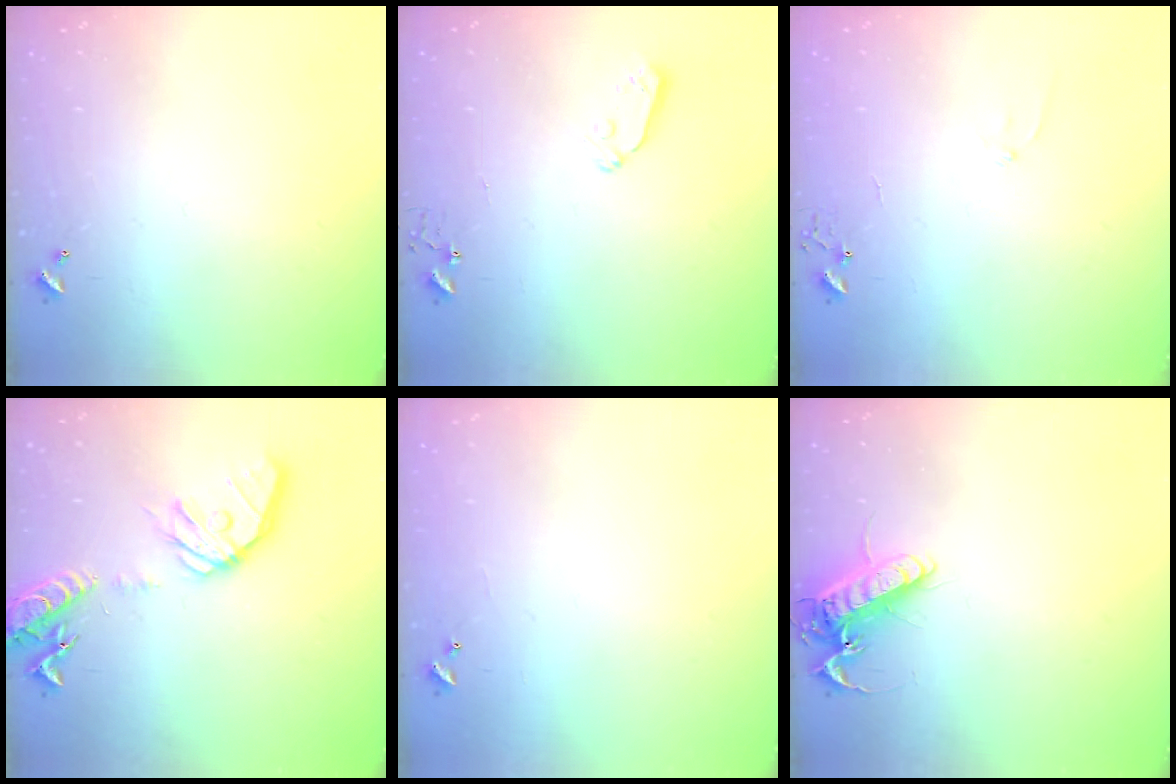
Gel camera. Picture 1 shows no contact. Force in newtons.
{"total": 4.7, "press": 4.6, "slide": 0.9}
{"total": 5.5, "press": 5.5, "slide": 0.6}
{"total": 17.8, "press": 17.5, "slide": 3.0}
{"total": 3.7, "press": 3.6, "slide": 0.4}
{"total": 13.7, "press": 13.5, "slide": 2.3}